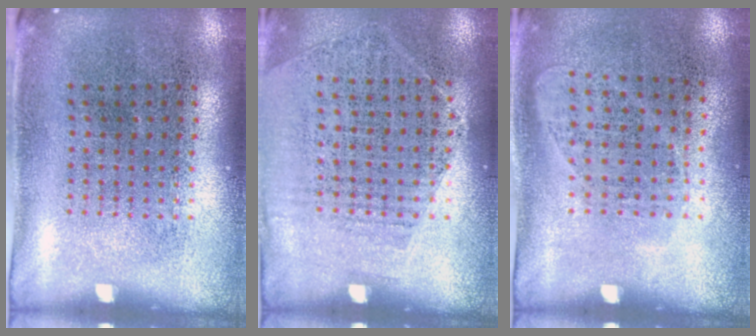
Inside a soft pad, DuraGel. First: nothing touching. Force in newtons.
{"total": 1.3, "press": 1.0, "slide": 0.8}
{"total": 1.0, "press": 0.9, "slide": 0.4}